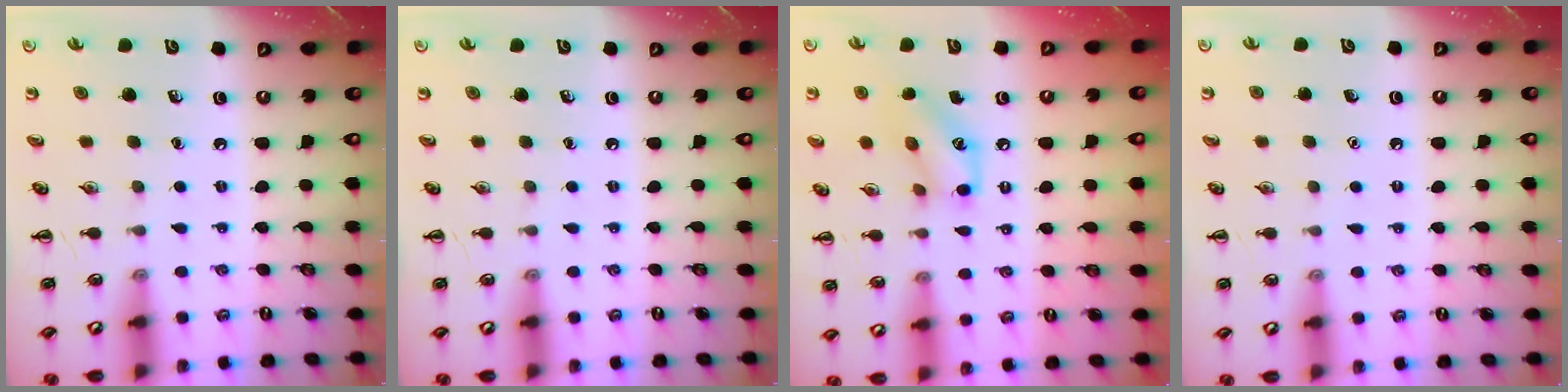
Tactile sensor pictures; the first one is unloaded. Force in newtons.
{"total": 0.0}
{"total": 10.7, "press": 10.6, "slide": 0.6}
{"total": 1.6, "press": 1.5, "slide": 0.1}